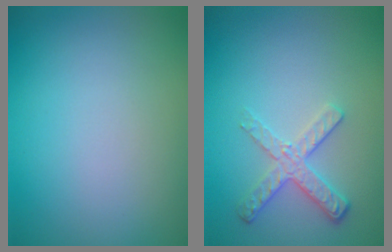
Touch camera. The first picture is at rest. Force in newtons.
{"total": 2.6, "press": 2.4, "slide": 1.2}